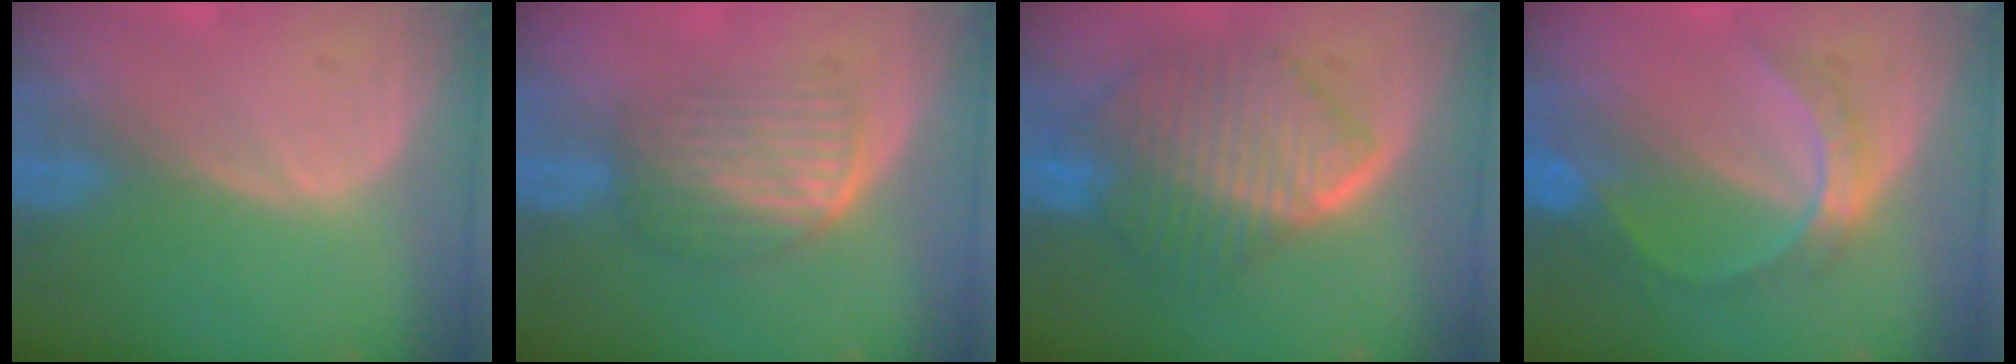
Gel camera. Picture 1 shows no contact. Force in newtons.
{"total": 7.1, "press": 6.0, "slide": 3.8}
{"total": 10.5, "press": 10.4, "slide": 1.0}
{"total": 6.7, "press": 5.7, "slide": 3.4}